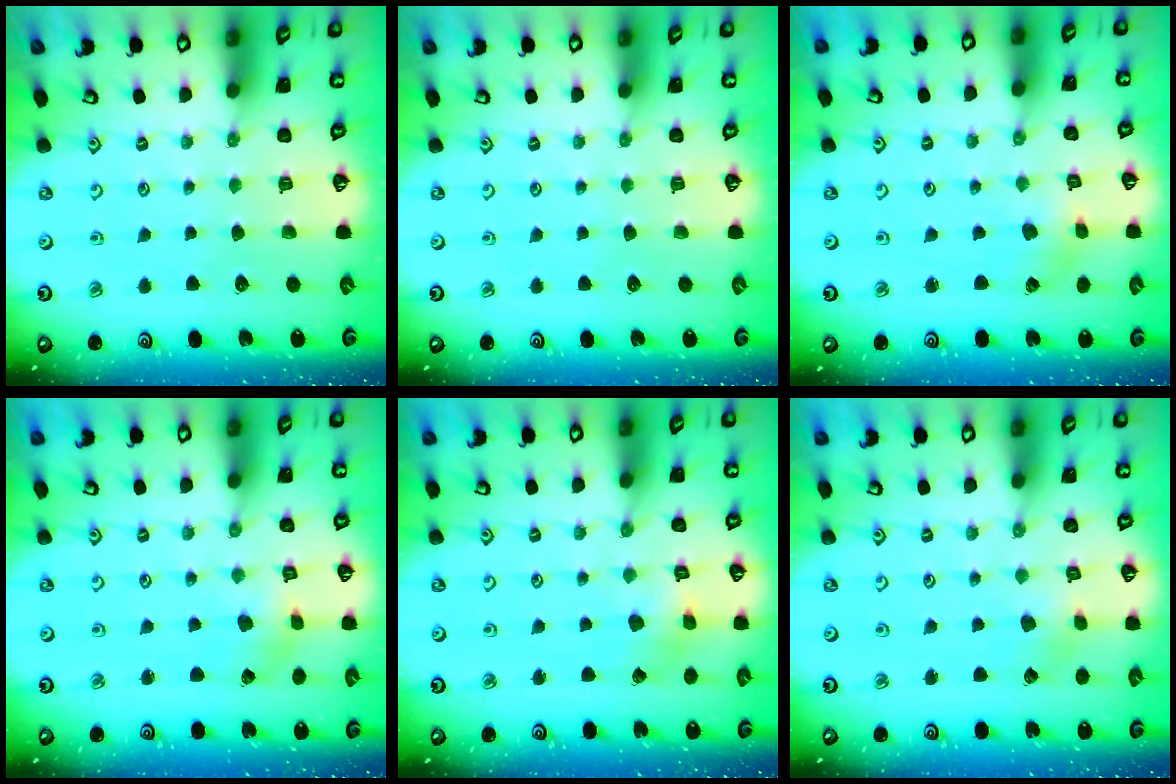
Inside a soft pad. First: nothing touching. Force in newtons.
{"total": 0.0}
{"total": 2.0, "press": 2.0, "slide": 0.2}
{"total": 1.1, "press": 1.1, "slide": 0.3}
{"total": 2.9, "press": 2.9, "slide": 0.3}
{"total": 2.8, "press": 2.8, "slide": 0.1}